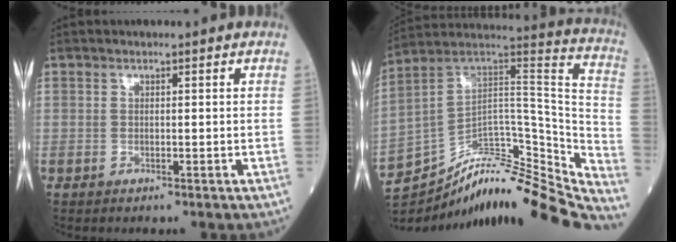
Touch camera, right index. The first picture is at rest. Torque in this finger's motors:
{"motor_torque": [-0.20, -0.46, 0.10, 0.00]}